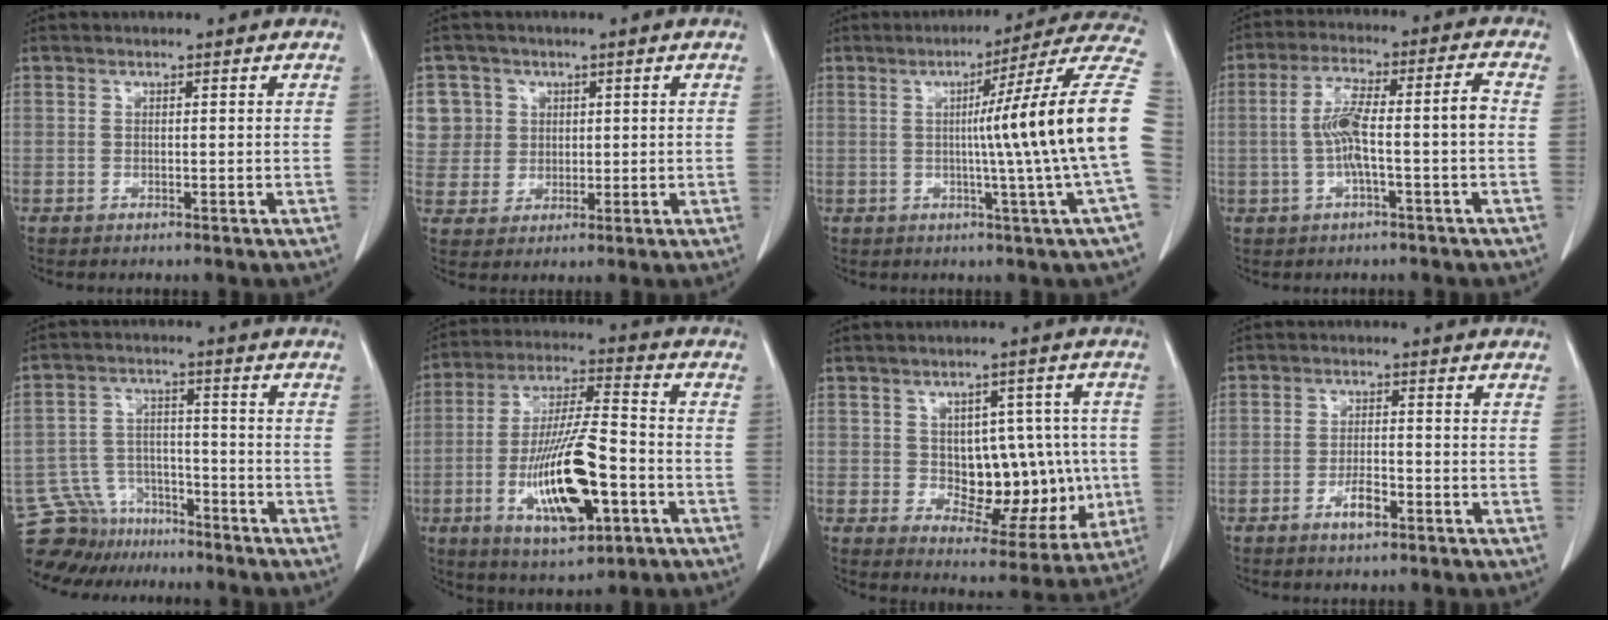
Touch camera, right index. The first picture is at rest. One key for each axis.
{"total": 7.3, "fx": 2.5, "fy": 6.9, "fz": 0.3, "tx": 0.002, "ty": 0.019, "tz": 0.057}
{"total": 17.3, "fx": -0.2, "fy": -3.3, "fz": 17.0, "tx": -0.202, "ty": 0.003, "tz": -0.015}
{"total": 9.2, "fx": -1.1, "fy": 1.0, "fz": 9.1, "tx": -0.174, "ty": 0.032, "tz": -0.020}
{"total": 9.6, "fx": -8.4, "fy": 4.7, "fz": 0.1, "tx": -0.010, "ty": 0.033, "tz": -0.143}
{"total": 16.4, "fx": -5.1, "fy": 4.1, "fz": 15.1, "tx": -0.288, "ty": -0.006, "tz": -0.081}
{"total": 13.1, "fx": -0.5, "fy": 7.4, "fz": 10.8, "tx": -0.128, "ty": 0.025, "tz": 0.016}
{"total": 3.3, "fx": -1.8, "fy": 1.0, "fz": 2.6, "tx": -0.046, "ty": 0.002, "tz": -0.032}